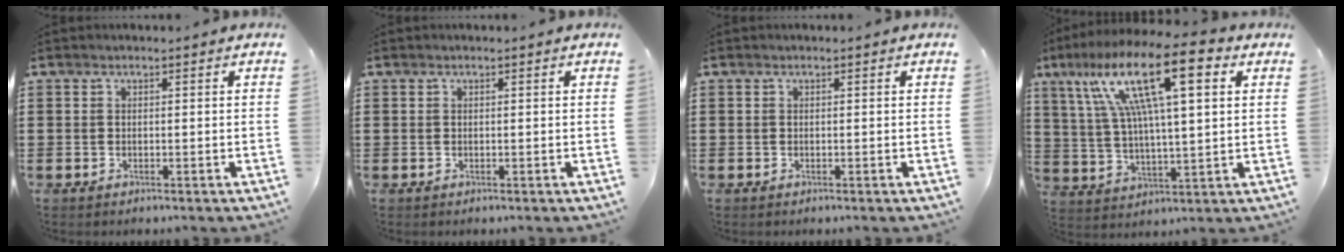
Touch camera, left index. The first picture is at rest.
{"total": 0.0}
{"total": 0.0}
{"total": 17.3, "force": [8.3, 4.1, 14.6], "torque": [-0.285, -0.010, 0.128]}